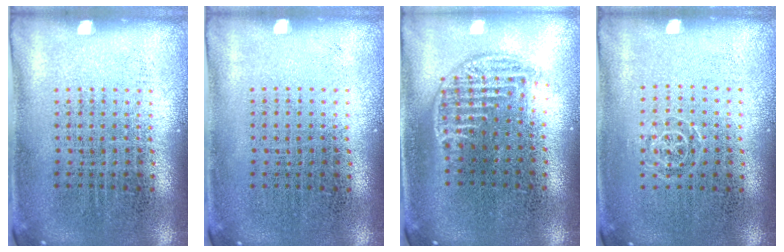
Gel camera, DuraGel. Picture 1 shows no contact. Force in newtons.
{"total": 0.0}
{"total": 1.1, "press": 1.0, "slide": 0.5}
{"total": 0.7, "press": 0.5, "slide": 0.5}